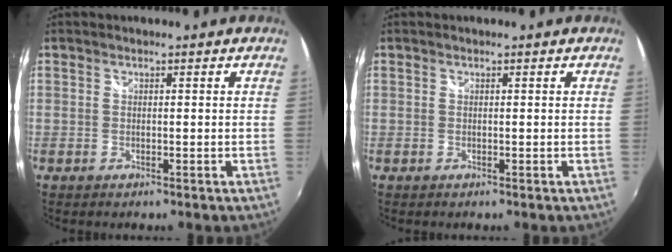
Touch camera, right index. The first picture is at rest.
{"total": 0.0}